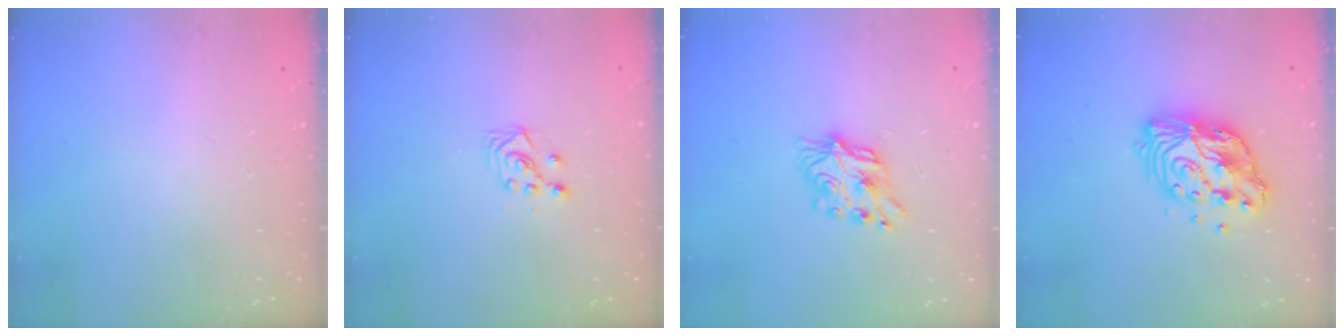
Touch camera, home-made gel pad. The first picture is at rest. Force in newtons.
{"total": 3.3, "press": 3.2, "slide": 0.8}
{"total": 8.1, "press": 8.1, "slide": 0.5}
{"total": 12.8, "press": 12.8, "slide": 1.0}